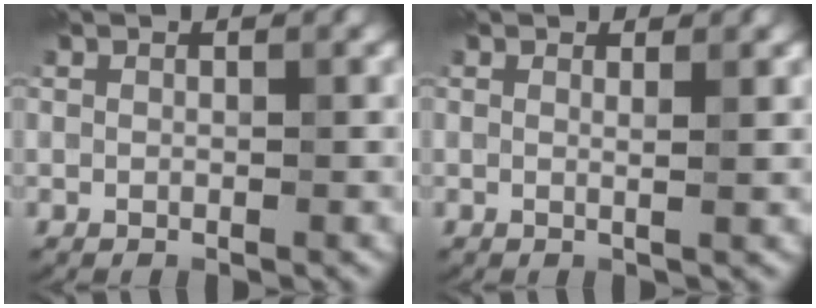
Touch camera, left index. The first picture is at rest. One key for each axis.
{"total": 1.1, "fx": 0.4, "fy": 0.3, "fz": 1.0, "tx": -0.010, "ty": -0.003, "tz": 0.000}